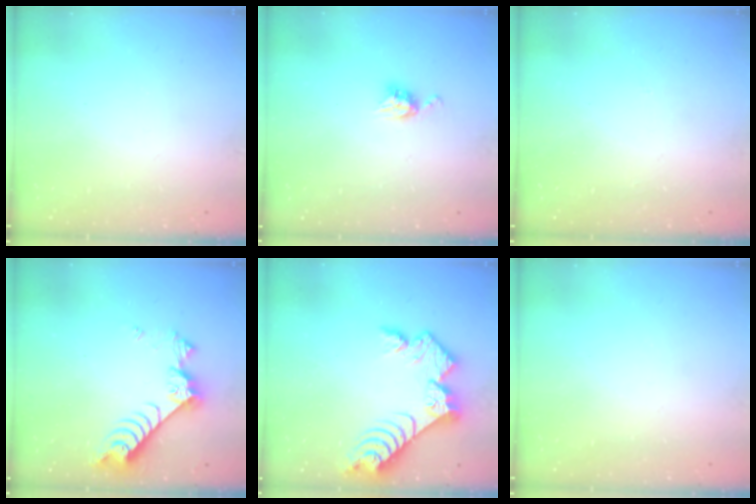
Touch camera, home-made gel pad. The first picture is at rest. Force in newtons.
{"total": 5.2, "press": 5.1, "slide": 0.1}
{"total": 3.0, "press": 3.0, "slide": 0.4}
{"total": 7.9, "press": 7.9, "slide": 0.6}
{"total": 11.4, "press": 11.4, "slide": 0.8}
{"total": 0.0}